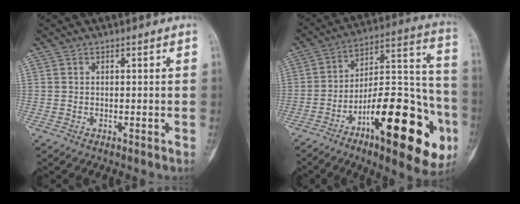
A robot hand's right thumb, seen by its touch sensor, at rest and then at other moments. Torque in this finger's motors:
{"motor_torque": [2.17, 2.65, 1.84, -0.93, 0.20]}